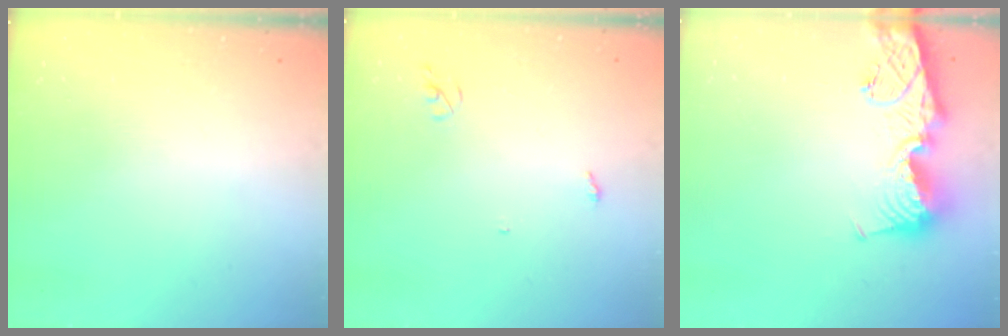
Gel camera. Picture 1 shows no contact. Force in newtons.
{"total": 2.6, "press": 2.6, "slide": 0.2}
{"total": 13.6, "press": 13.5, "slide": 1.5}